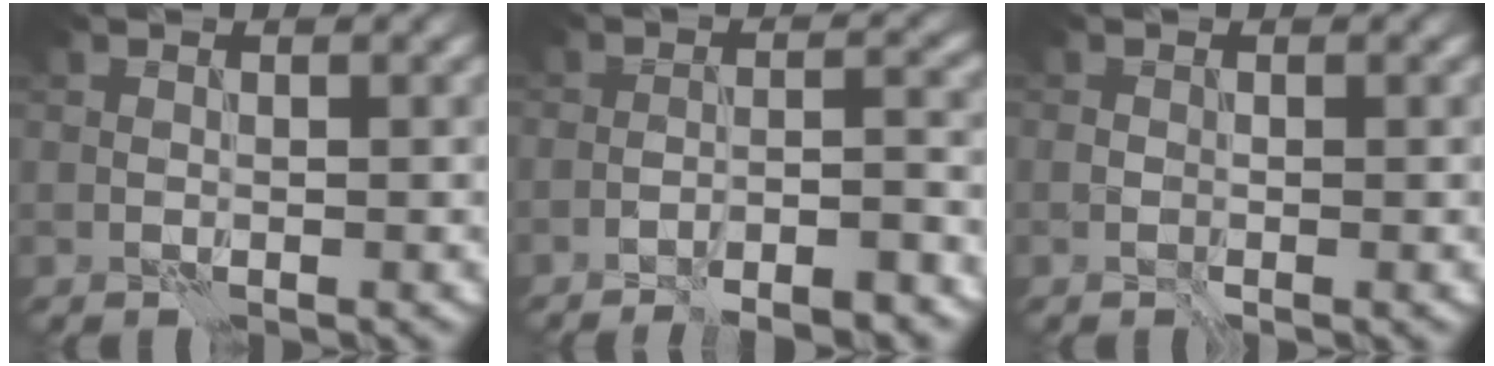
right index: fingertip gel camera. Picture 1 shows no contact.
{"total": 6.8, "force": [-5.5, 1.5, 3.7], "torque": [-0.046, 0.015, -0.073]}
{"total": 0.8, "force": [-0.3, 0.5, 0.6], "torque": [-0.012, 0.000, -0.007]}